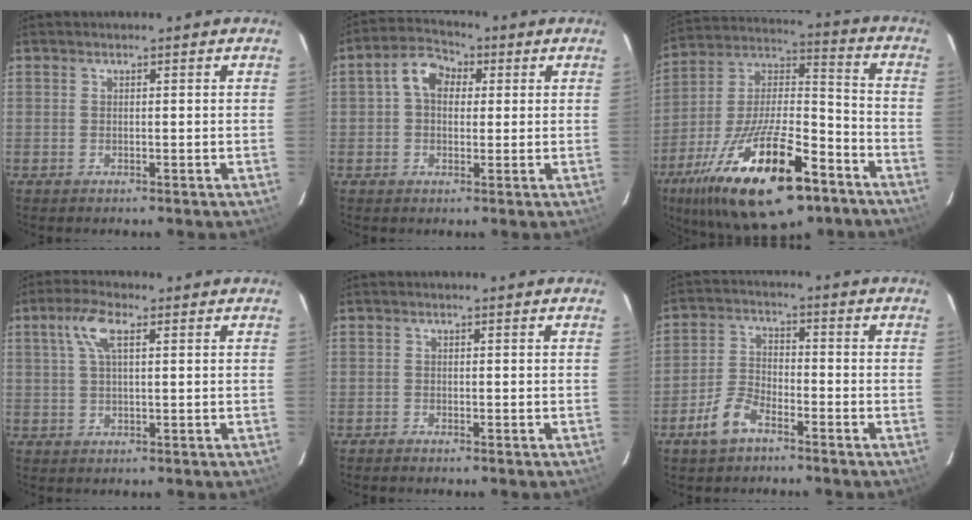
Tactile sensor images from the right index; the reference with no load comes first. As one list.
[{"total": 6.4, "force": [1.1, 4.8, 4.0], "torque": [-0.079, 0.029, 0.015]}, {"total": 26.9, "force": [-15.2, 10.0, 19.8], "torque": [-0.369, -0.021, -0.246]}, {"total": 5.4, "force": [2.1, 1.9, 4.6], "torque": [-0.094, 0.013, 0.041]}, {"total": 0.8, "force": [-0.7, 0.1, 0.1], "torque": [-0.008, -0.002, -0.013]}, {"total": 6.6, "force": [-4.6, 2.8, 3.9], "torque": [-0.092, 0.007, -0.090]}]